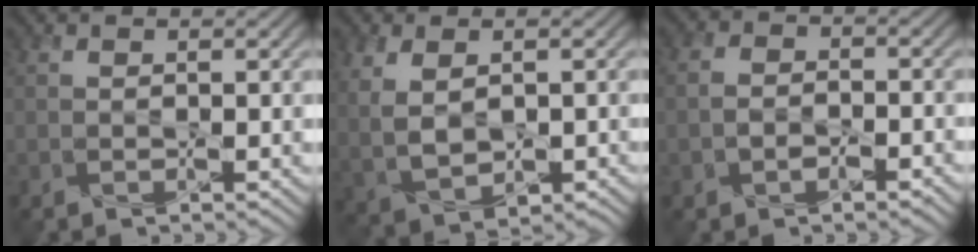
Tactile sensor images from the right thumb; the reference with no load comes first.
{"total": 6.2, "force": [0.9, 3.8, 4.9], "torque": [-0.114, -0.009, 0.025]}
{"total": 3.4, "force": [-1.4, 2.2, 2.2], "torque": [-0.035, 0.004, -0.029]}